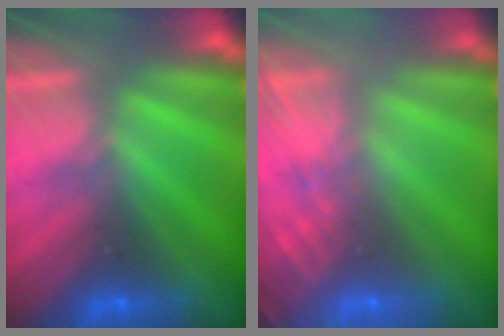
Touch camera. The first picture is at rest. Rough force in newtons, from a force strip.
{"total": 7.1}